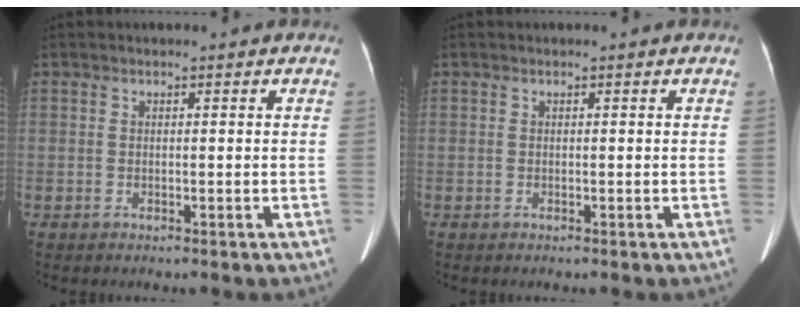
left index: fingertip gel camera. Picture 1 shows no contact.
{"total": 0.0}